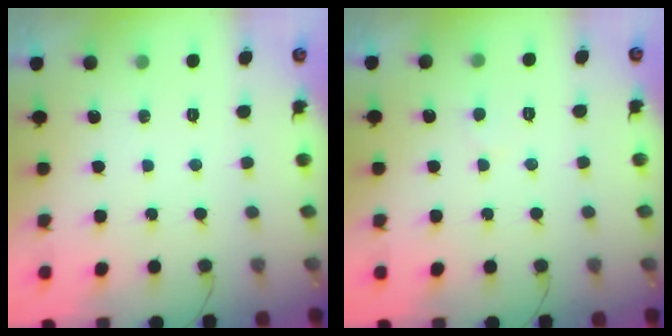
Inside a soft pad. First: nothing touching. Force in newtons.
{"total": 2.3, "press": 2.3, "slide": 0.3}